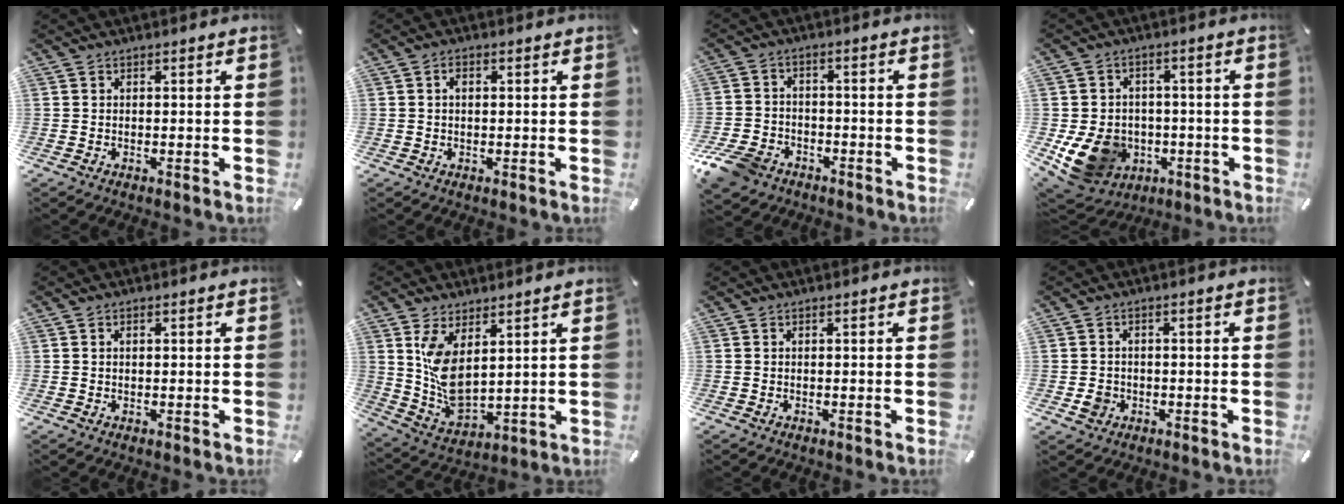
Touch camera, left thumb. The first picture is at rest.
{"total": 1.8, "force": [0.3, 1.1, 1.3], "torque": [-0.029, 0.006, 0.004]}
{"total": 8.2, "force": [-5.4, 5.3, 3.0], "torque": [-0.073, 0.030, -0.106]}
{"total": 12.6, "force": [-3.5, 10.6, 6.0], "torque": [-0.135, 0.015, -0.054]}
{"total": 0.9, "force": [0.2, 0.5, 0.8], "torque": [-0.016, 0.004, 0.003]}
{"total": 9.5, "force": [4.3, 4.9, 6.9], "torque": [-0.154, -0.028, 0.082]}
{"total": 0.0}
{"total": 3.4, "force": [-1.0, 3.0, 1.3], "torque": [-0.028, 0.003, -0.019]}